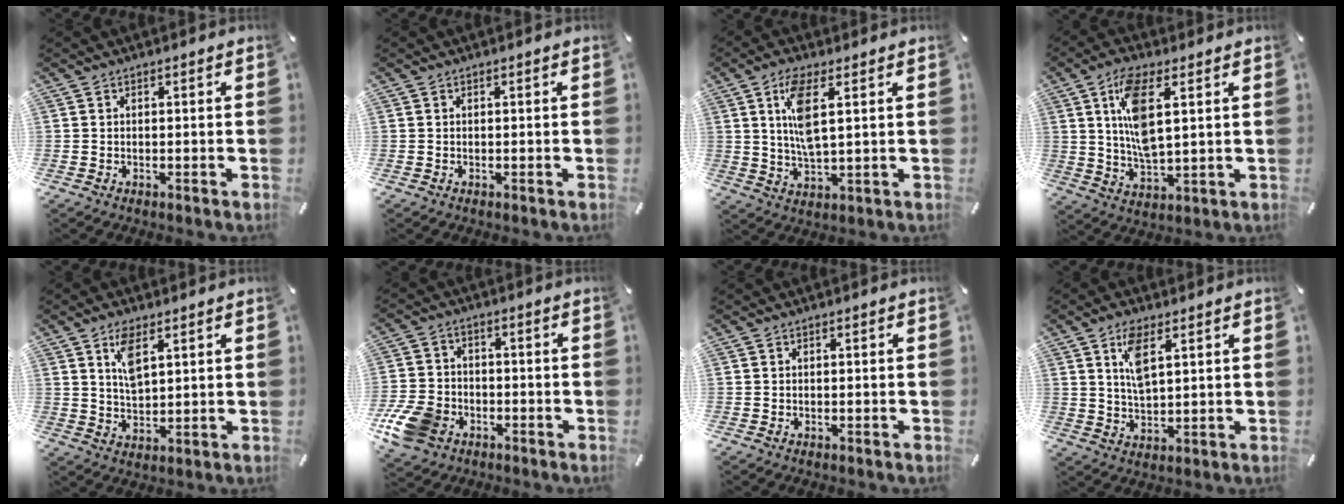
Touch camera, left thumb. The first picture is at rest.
{"total": 0.0}
{"total": 8.9, "force": [3.0, 3.1, 7.8], "torque": [-0.164, -0.006, 0.047]}
{"total": 11.1, "force": [3.7, 4.5, 9.4], "torque": [-0.192, -0.007, 0.060]}
{"total": 6.0, "force": [3.6, 2.8, 3.8], "torque": [-0.076, -0.008, 0.064]}
{"total": 10.7, "force": [-4.8, 8.1, 5.2], "torque": [-0.109, 0.031, -0.085]}
{"total": 0.0}
{"total": 7.0, "force": [3.4, 3.0, 5.3], "torque": [-0.100, -0.002, 0.057]}